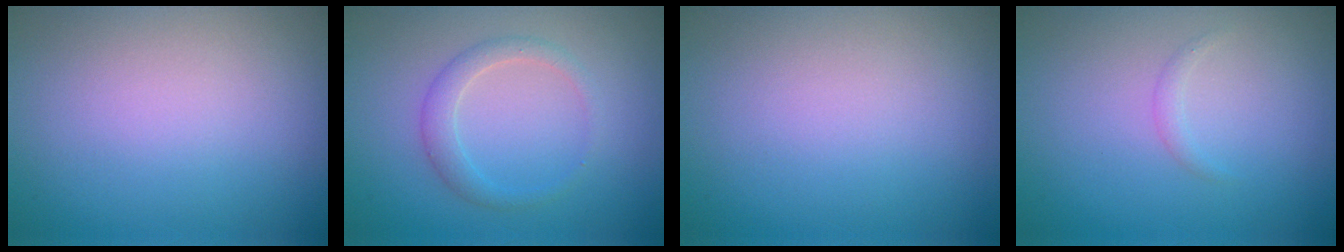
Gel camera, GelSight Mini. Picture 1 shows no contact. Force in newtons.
{"total": 1.9, "press": 1.9, "slide": 0.0}
{"total": 0.0}
{"total": 0.6, "press": 0.6, "slide": 0.0}